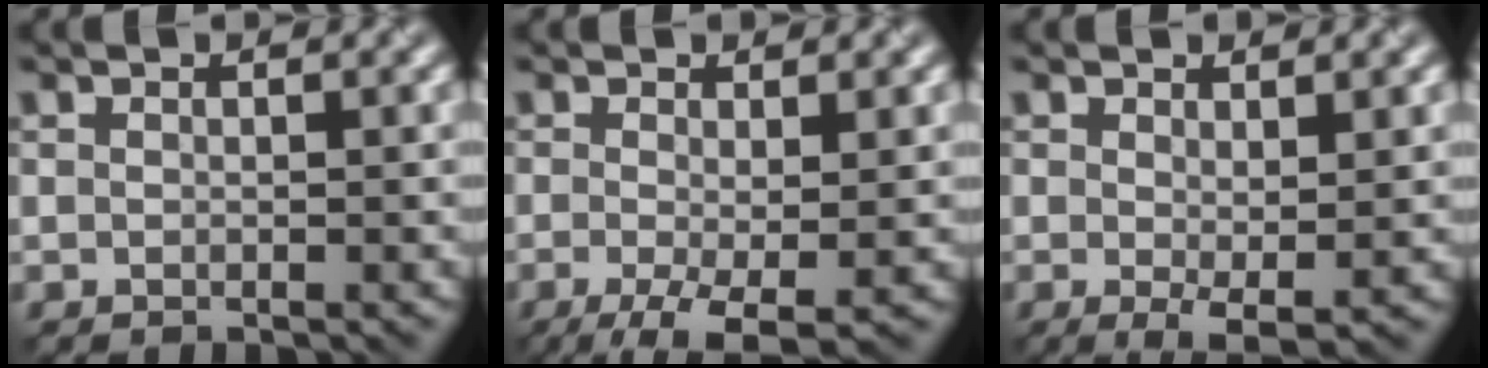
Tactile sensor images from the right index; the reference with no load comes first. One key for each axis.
{"total": 5.0, "fx": -1.8, "fy": 1.5, "fz": 4.4, "tx": -0.091, "ty": -0.009, "tz": -0.032}
{"total": 2.2, "fx": 0.2, "fy": 0.6, "fz": 2.1, "tx": -0.036, "ty": -0.010, "tz": 0.009}